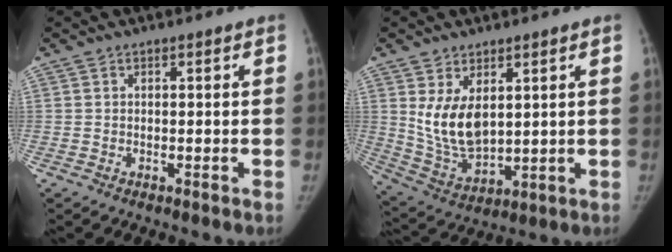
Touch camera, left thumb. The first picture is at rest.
{"total": 10.4, "force": [3.0, 5.9, 8.0], "torque": [-0.133, -0.027, 0.077]}